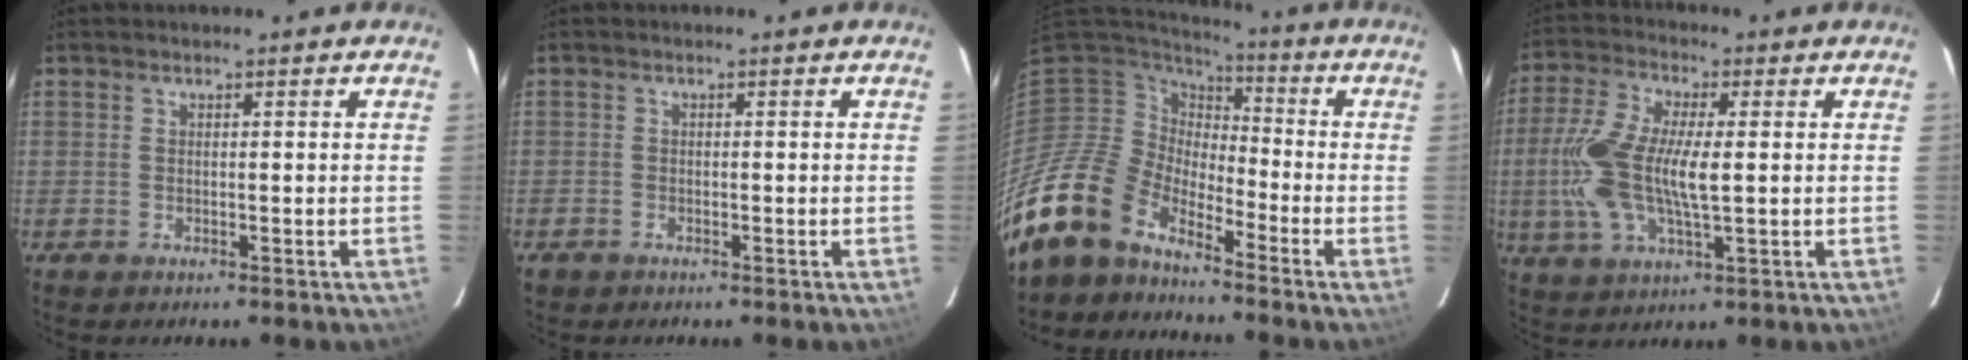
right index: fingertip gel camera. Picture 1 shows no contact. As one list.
[{"total": 1.3, "force": [-0.8, 1.0, 0.2], "torque": [-0.008, 0.000, -0.011]}, {"total": 13.7, "force": [-11.5, 6.2, 4.2], "torque": [-0.096, -0.003, -0.228]}, {"total": 13.6, "force": [-0.1, 5.3, 12.6], "torque": [-0.269, 0.004, -0.004]}]